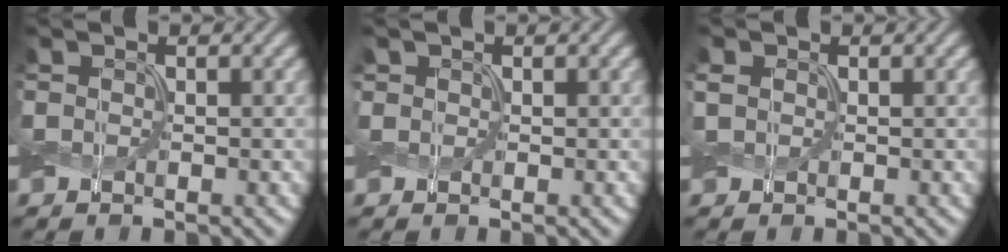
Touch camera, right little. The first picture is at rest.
{"total": 0.6, "force": [0.4, 0.5, 0.1], "torque": [-0.002, 0.002, 0.008]}
{"total": 0.8, "force": [0.3, 0.7, 0.4], "torque": [-0.010, 0.001, 0.006]}